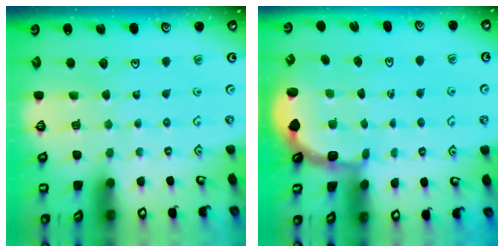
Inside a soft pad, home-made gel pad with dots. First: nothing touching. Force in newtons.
{"total": 2.0, "press": 1.6, "slide": 1.1}